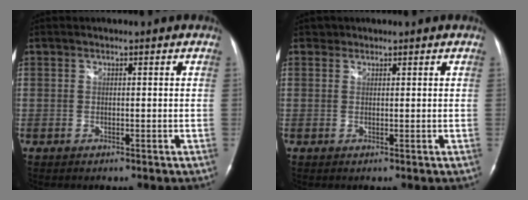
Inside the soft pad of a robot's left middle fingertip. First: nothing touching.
{"total": 0.8, "force": [0.6, 0.5, -0.1], "torque": [0.003, 0.001, 0.008]}